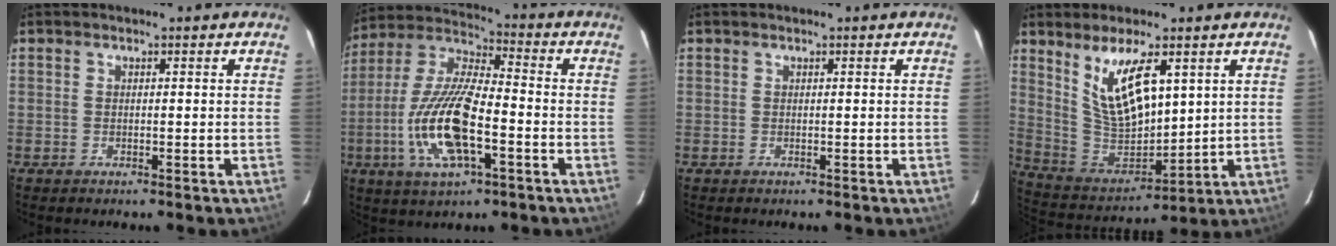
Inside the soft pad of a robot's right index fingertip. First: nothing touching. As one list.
[{"total": 16.8, "force": [-5.2, 5.5, 15.0], "torque": [-0.313, -0.010, -0.102]}, {"total": 0.0}, {"total": 13.5, "force": [6.0, 5.5, 10.8], "torque": [-0.200, -0.013, 0.136]}]